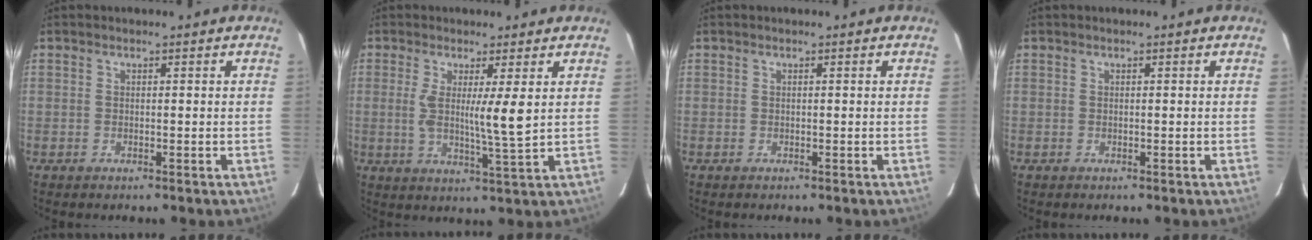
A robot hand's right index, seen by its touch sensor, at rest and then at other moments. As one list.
[{"total": 6.7, "force": [1.2, -0.4, 6.5], "torque": [-0.116, -0.015, 0.022]}, {"total": 0.0}, {"total": 0.0}]